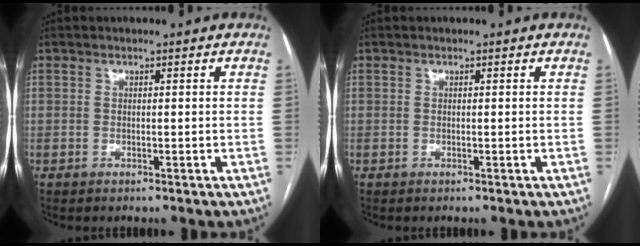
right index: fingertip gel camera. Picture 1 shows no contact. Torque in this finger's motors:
{"motor_torque": [0.00, 0.00, 0.04, 0.01]}